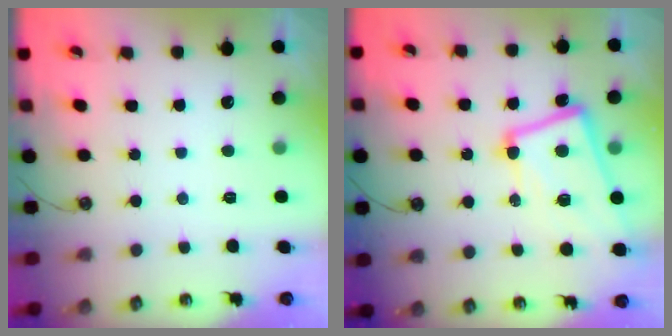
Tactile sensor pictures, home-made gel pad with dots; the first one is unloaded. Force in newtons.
{"total": 10.0, "press": 9.8, "slide": 2.2}